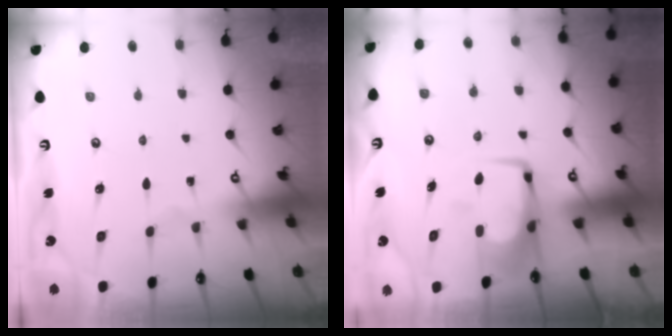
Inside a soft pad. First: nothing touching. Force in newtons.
{"total": 7.1, "press": 7.1, "slide": 0.7}